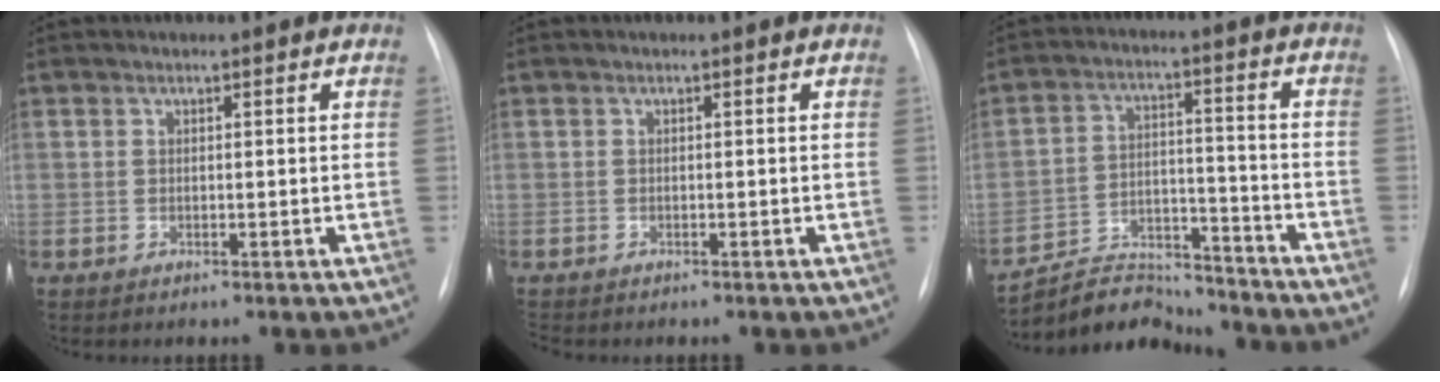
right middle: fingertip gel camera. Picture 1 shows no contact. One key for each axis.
{"total": 0.7, "fx": -0.6, "fy": 0.2, "fz": 0.1, "tx": -0.002, "ty": -0.001, "tz": -0.011}
{"total": 10.0, "fx": -9.8, "fy": 2.0, "fz": 0.0, "tx": -0.003, "ty": 0.027, "tz": -0.170}